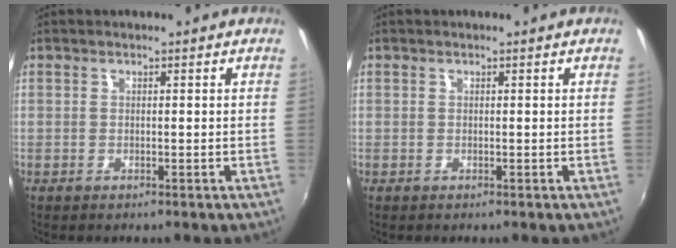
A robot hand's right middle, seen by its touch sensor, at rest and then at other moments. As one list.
[{"total": 0.0}]